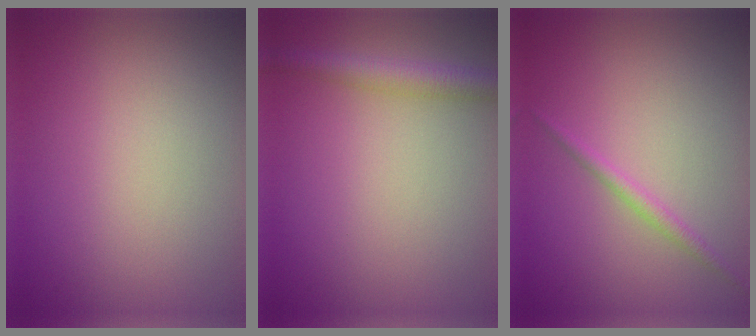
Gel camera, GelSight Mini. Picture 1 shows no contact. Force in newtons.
{"total": 2.9, "press": 2.9, "slide": 0.1}
{"total": 1.3, "press": 1.3, "slide": 0.1}